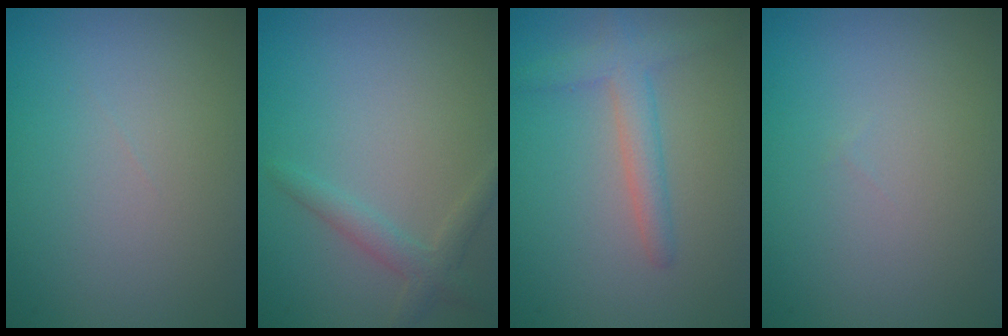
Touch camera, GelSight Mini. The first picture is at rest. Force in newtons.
{"total": 2.0, "press": 2.0, "slide": 0.1}
{"total": 2.7, "press": 2.7, "slide": 0.2}
{"total": 0.0}